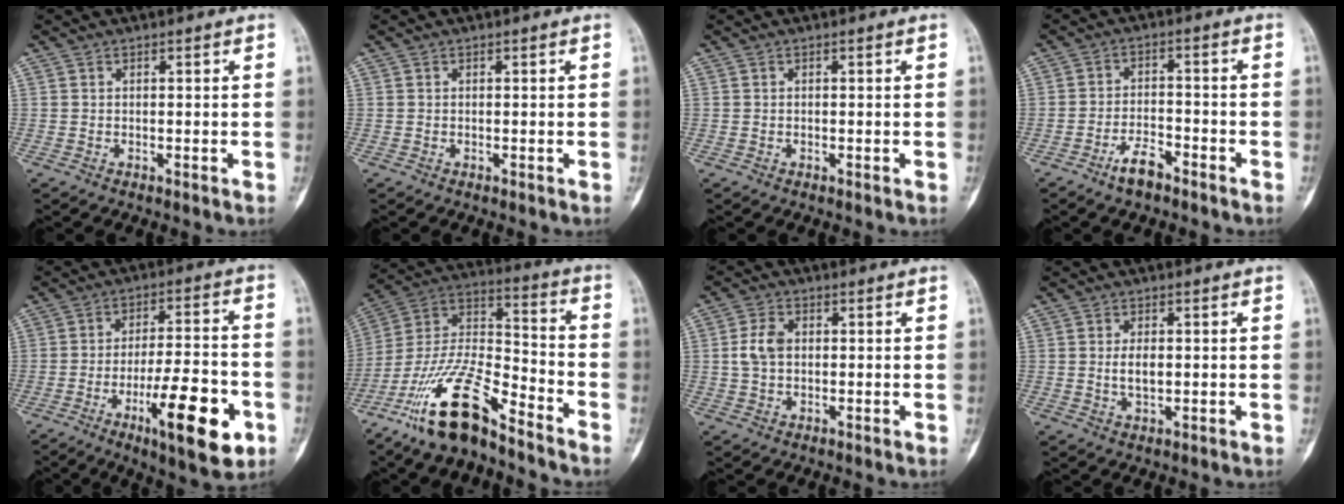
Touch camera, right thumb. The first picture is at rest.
{"total": 0.0}
{"total": 0.0}
{"total": 5.1, "force": [-3.7, 2.0, 3.0], "torque": [-0.053, 0.025, -0.066]}
{"total": 17.3, "force": [-6.8, 4.8, 15.1], "torque": [-0.228, 0.024, -0.098]}
{"total": 18.3, "force": [-12.7, 5.3, 12.0], "torque": [-0.231, 0.078, -0.238]}
{"total": 4.8, "force": [0.4, 3.3, 3.5], "torque": [-0.069, 0.008, 0.005]}
{"total": 3.6, "force": [0.2, 1.9, 3.0], "torque": [-0.053, -0.004, 0.007]}